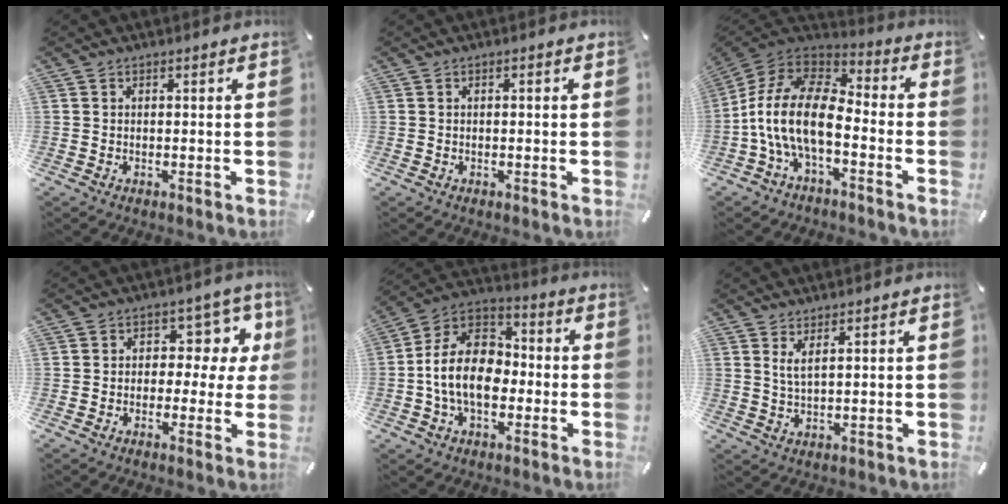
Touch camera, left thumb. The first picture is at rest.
{"total": 0.8, "force": [-0.1, 0.2, 0.7], "torque": [-0.013, 0.000, -0.002]}
{"total": 16.8, "force": [-5.6, 8.7, 13.2], "torque": [-0.271, 0.021, -0.097]}
{"total": 8.0, "force": [1.3, 6.0, 5.1], "torque": [-0.060, -0.009, 0.017]}
{"total": 14.2, "force": [-3.5, 10.0, 9.5], "torque": [-0.202, 0.025, -0.069]}
{"total": 3.0, "force": [1.6, 0.5, 2.5], "torque": [-0.053, 0.001, 0.029]}